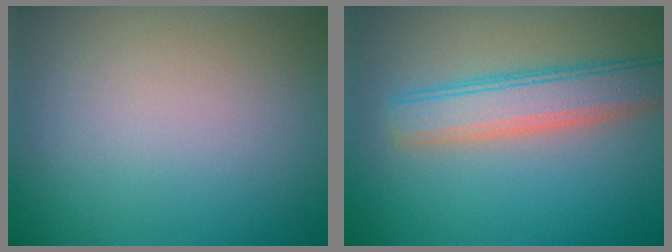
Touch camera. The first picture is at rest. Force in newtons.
{"total": 5.0, "press": 5.0, "slide": 0.2}